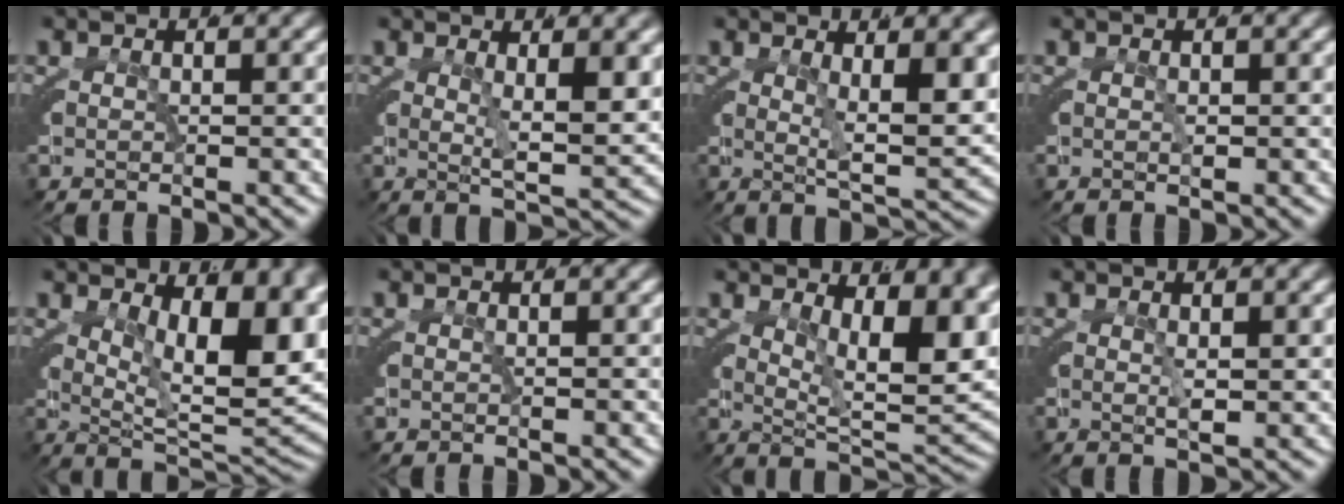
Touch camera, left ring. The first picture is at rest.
{"total": 3.9, "force": [1.4, 0.0, 3.6], "torque": [-0.051, -0.017, 0.029]}
{"total": 5.4, "force": [1.6, 0.6, 5.1], "torque": [-0.069, -0.016, 0.031]}
{"total": 0.6, "force": [-0.1, 0.3, 0.5], "torque": [-0.014, -0.008, 0.001]}
{"total": 11.8, "force": [2.6, 4.8, 10.5], "torque": [-0.118, -0.004, 0.042]}
{"total": 0.0}
{"total": 9.6, "force": [2.7, 3.3, 8.6], "torque": [-0.097, -0.008, 0.043]}
{"total": 1.2, "force": [0.3, 0.0, 1.2], "torque": [-0.023, -0.014, 0.012]}